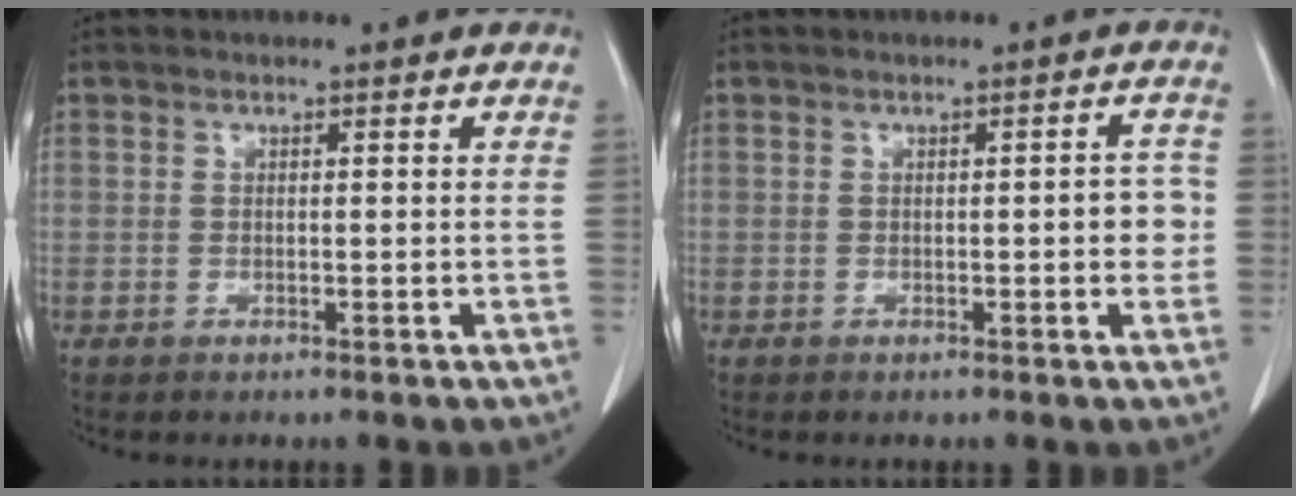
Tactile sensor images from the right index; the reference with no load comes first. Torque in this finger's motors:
{"motor_torque": [0.38, -0.24, 0.10, 0.04]}